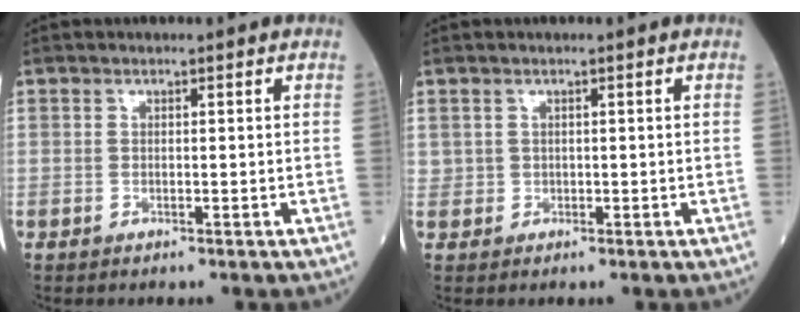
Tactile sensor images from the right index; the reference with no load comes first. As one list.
[{"total": 1.0, "force": [0.3, 0.9, 0.2], "torque": [0.007, 0.003, 0.003]}]